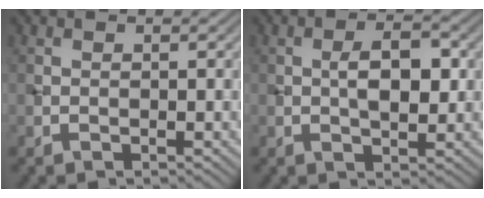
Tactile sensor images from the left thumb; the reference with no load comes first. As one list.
[{"total": 4.6, "force": [0.4, 2.1, 4.0], "torque": [-0.072, 0.001, 0.006]}]